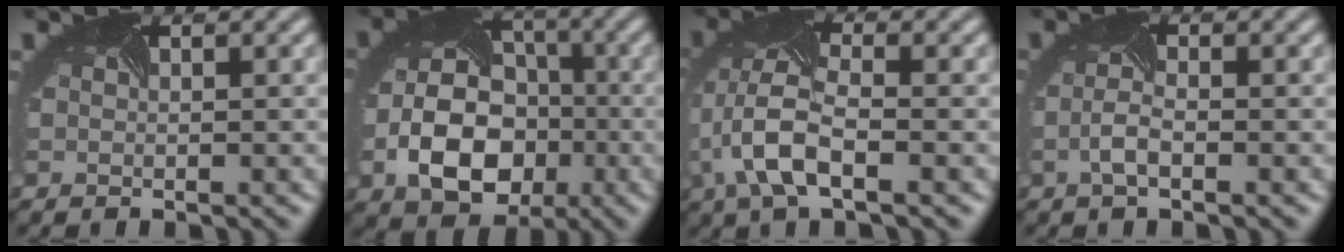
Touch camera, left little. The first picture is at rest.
{"total": 8.5, "force": [-2.5, 6.2, 5.3], "torque": [-0.105, -0.021, -0.037]}
{"total": 6.3, "force": [-1.9, 2.8, 5.2], "torque": [-0.130, 0.002, -0.042]}
{"total": 1.8, "force": [-0.9, 0.4, 1.5], "torque": [-0.041, -0.003, -0.019]}